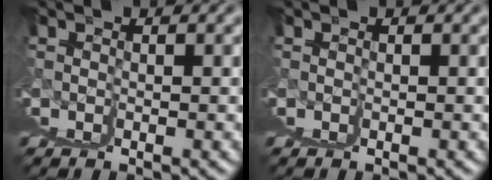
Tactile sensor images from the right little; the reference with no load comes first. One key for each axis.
{"total": 0.0}